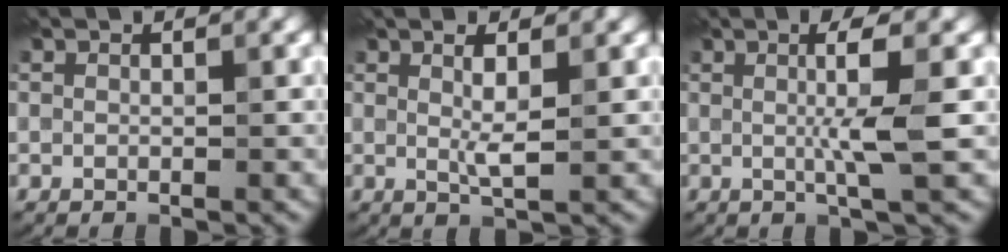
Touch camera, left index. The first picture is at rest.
{"total": 2.5, "force": [0.6, 0.5, 2.4], "torque": [-0.042, -0.003, 0.009]}
{"total": 4.2, "force": [0.3, 0.5, 4.2], "torque": [-0.070, -0.001, 0.000]}